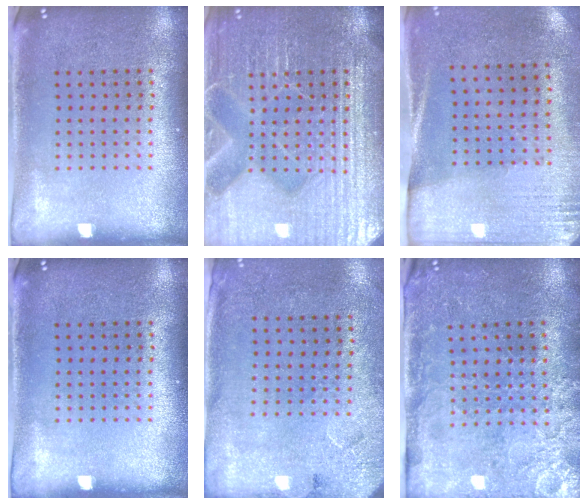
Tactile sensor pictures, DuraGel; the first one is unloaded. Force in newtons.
{"total": 7.5, "press": 7.5, "slide": 1.0}
{"total": 2.7, "press": 2.4, "slide": 1.2}
{"total": 0.0}
{"total": 2.7, "press": 2.2, "slide": 1.6}
{"total": 3.3, "press": 3.2, "slide": 0.8}